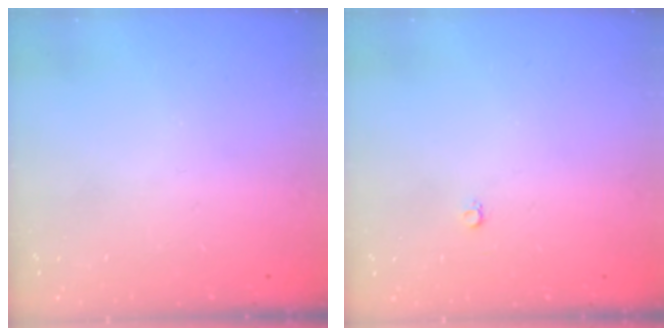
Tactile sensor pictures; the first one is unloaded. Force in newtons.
{"total": 2.6, "press": 2.6, "slide": 0.3}